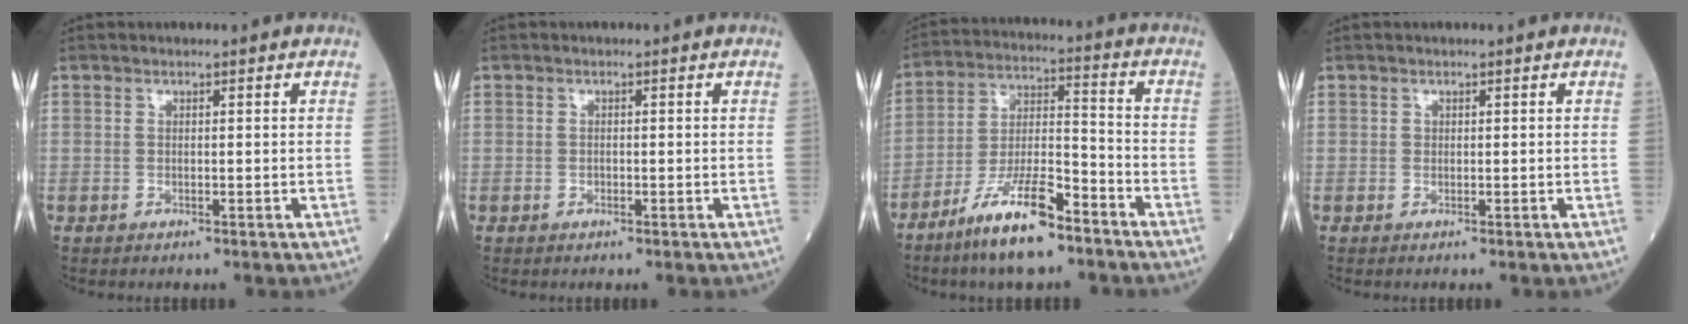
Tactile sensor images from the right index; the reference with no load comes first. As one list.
[{"total": 0.7, "force": [-0.3, 0.4, 0.4], "torque": [-0.008, 0.001, -0.005]}, {"total": 12.7, "force": [-8.8, 2.4, 8.8], "torque": [-0.173, -0.011, -0.164]}, {"total": 0.0}]